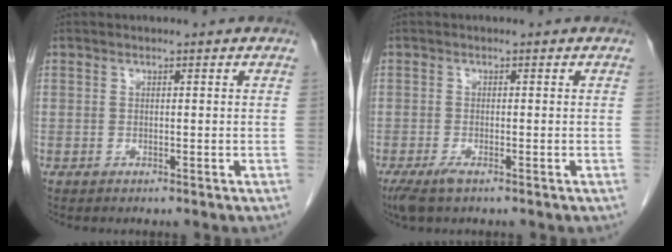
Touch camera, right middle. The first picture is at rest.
{"total": 2.6, "force": [-1.7, 0.6, 1.9], "torque": [-0.043, -0.008, -0.032]}